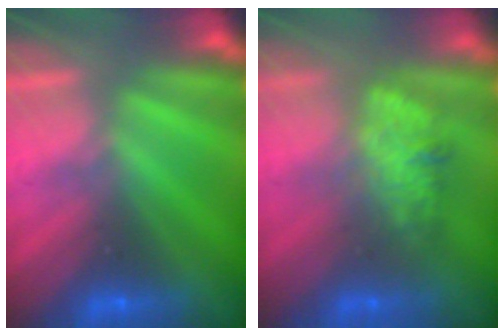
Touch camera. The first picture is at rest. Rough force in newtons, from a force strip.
{"total": 2.7}